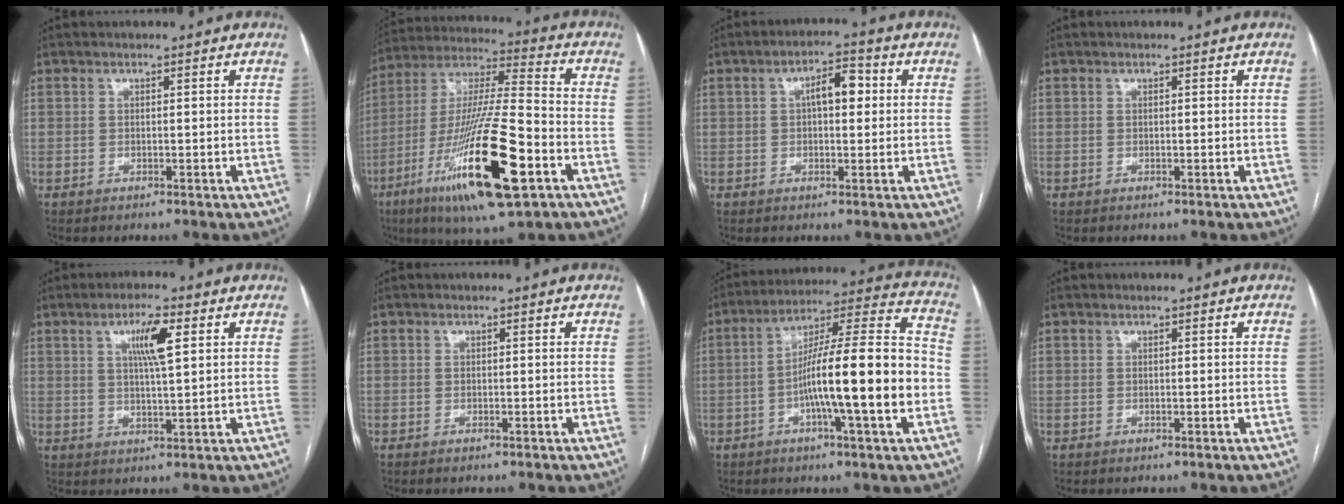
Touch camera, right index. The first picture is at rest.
{"total": 23.3, "force": [-9.8, 3.0, 21.0], "torque": [-0.401, -0.036, -0.167]}
{"total": 5.1, "force": [0.9, 2.0, 4.6], "torque": [-0.074, 0.020, 0.013]}
{"total": 0.0}
{"total": 6.1, "force": [2.3, 0.6, 5.6], "torque": [-0.100, 0.002, 0.040]}
{"total": 0.5, "force": [-0.4, -0.1, 0.3], "torque": [-0.007, -0.002, -0.007]}
{"total": 18.4, "force": [-4.1, 0.8, 17.9], "torque": [-0.287, 0.014, -0.068]}
{"total": 0.0}